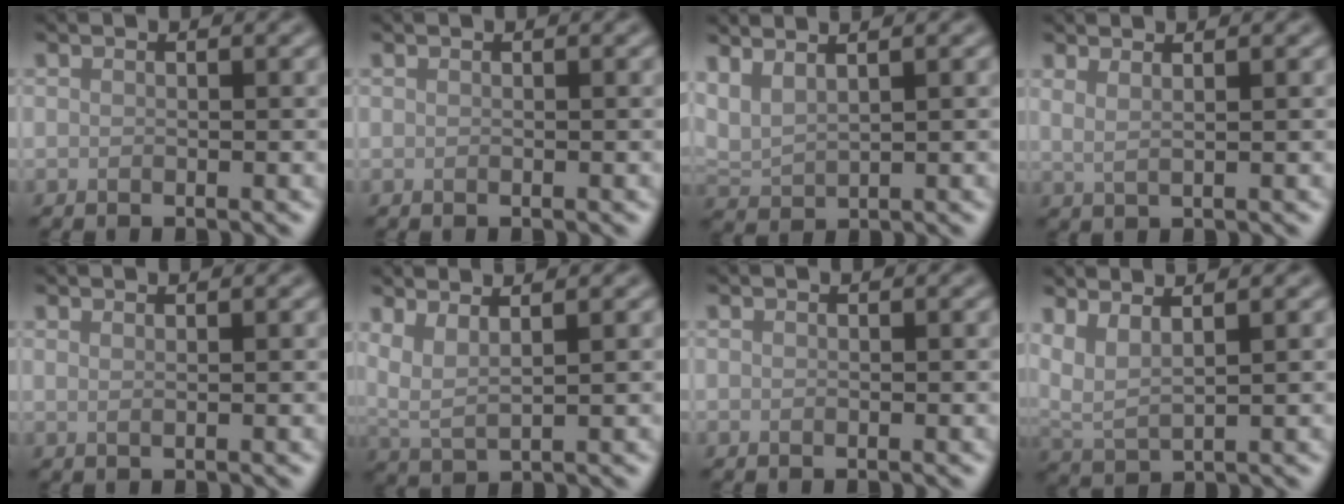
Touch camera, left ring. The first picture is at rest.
{"total": 0.0}
{"total": 3.2, "force": [2.4, 0.9, 1.9], "torque": [-0.051, 0.010, 0.051]}
{"total": 2.3, "force": [1.5, 0.9, 1.5], "torque": [-0.018, -0.002, 0.011]}
{"total": 1.0, "force": [0.7, 0.4, 0.6], "torque": [-0.003, -0.003, 0.004]}
{"total": 3.5, "force": [2.3, 0.9, 2.5], "torque": [-0.055, 0.003, 0.044]}
{"total": 0.0}
{"total": 4.0, "force": [2.7, 1.0, 2.7], "torque": [-0.061, 0.006, 0.052]}